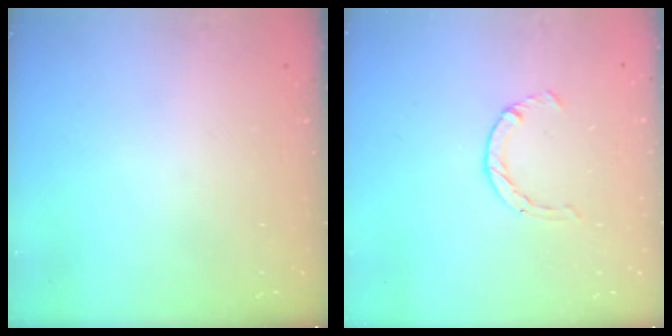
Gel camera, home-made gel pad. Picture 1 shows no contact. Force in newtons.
{"total": 2.1, "press": 2.1, "slide": 0.3}